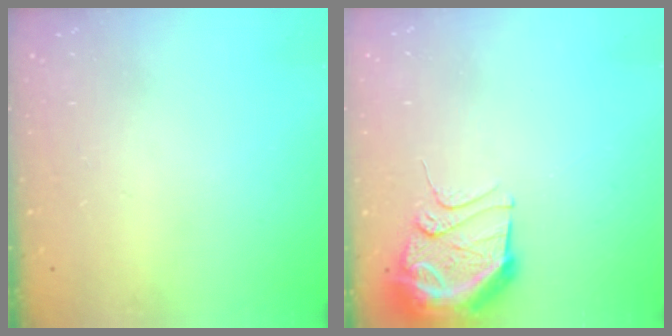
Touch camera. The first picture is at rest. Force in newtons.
{"total": 11.0, "press": 11.0, "slide": 0.9}